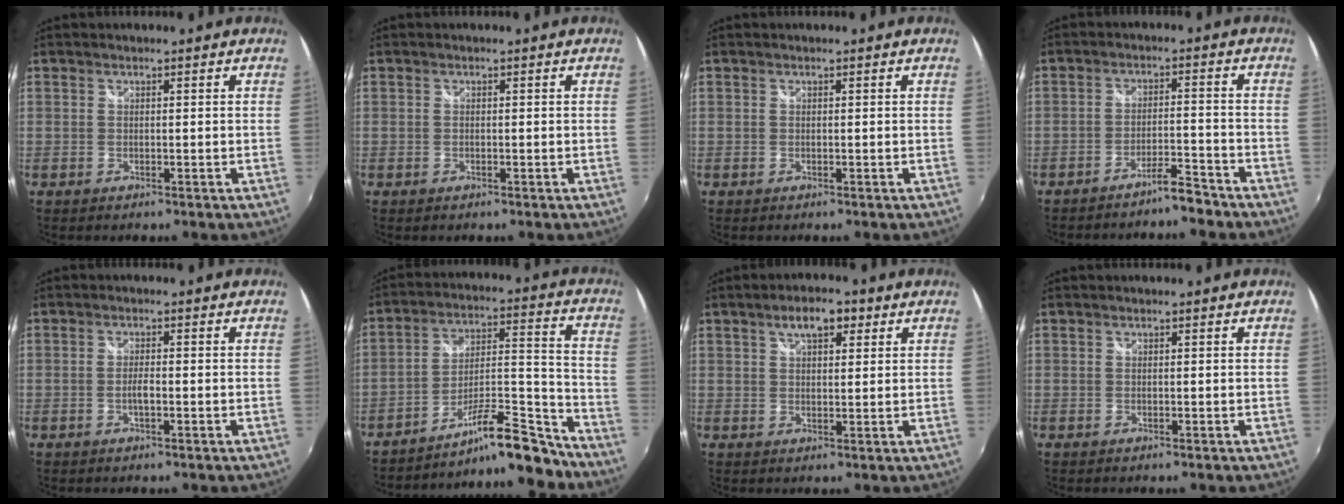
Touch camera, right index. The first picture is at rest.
{"total": 0.6, "force": [-0.3, 0.4, 0.2], "torque": [-0.004, -0.003, -0.007]}
{"total": 0.0}
{"total": 4.8, "force": [-4.5, 0.5, 1.7], "torque": [-0.041, 0.006, -0.070]}
{"total": 1.9, "force": [-0.7, 0.4, 1.7], "torque": [-0.036, 0.001, -0.013]}
{"total": 15.8, "force": [-13.9, 2.7, 6.9], "torque": [-0.110, 0.029, -0.214]}
{"total": 5.4, "force": [2.8, 2.5, 4.0], "torque": [-0.065, 0.015, 0.043]}
{"total": 0.0}